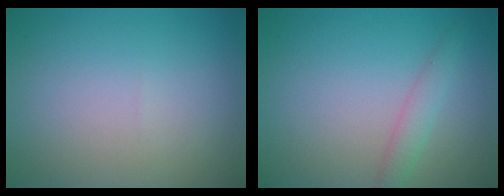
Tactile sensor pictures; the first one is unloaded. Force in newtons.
{"total": 1.7, "press": 1.7, "slide": 0.1}